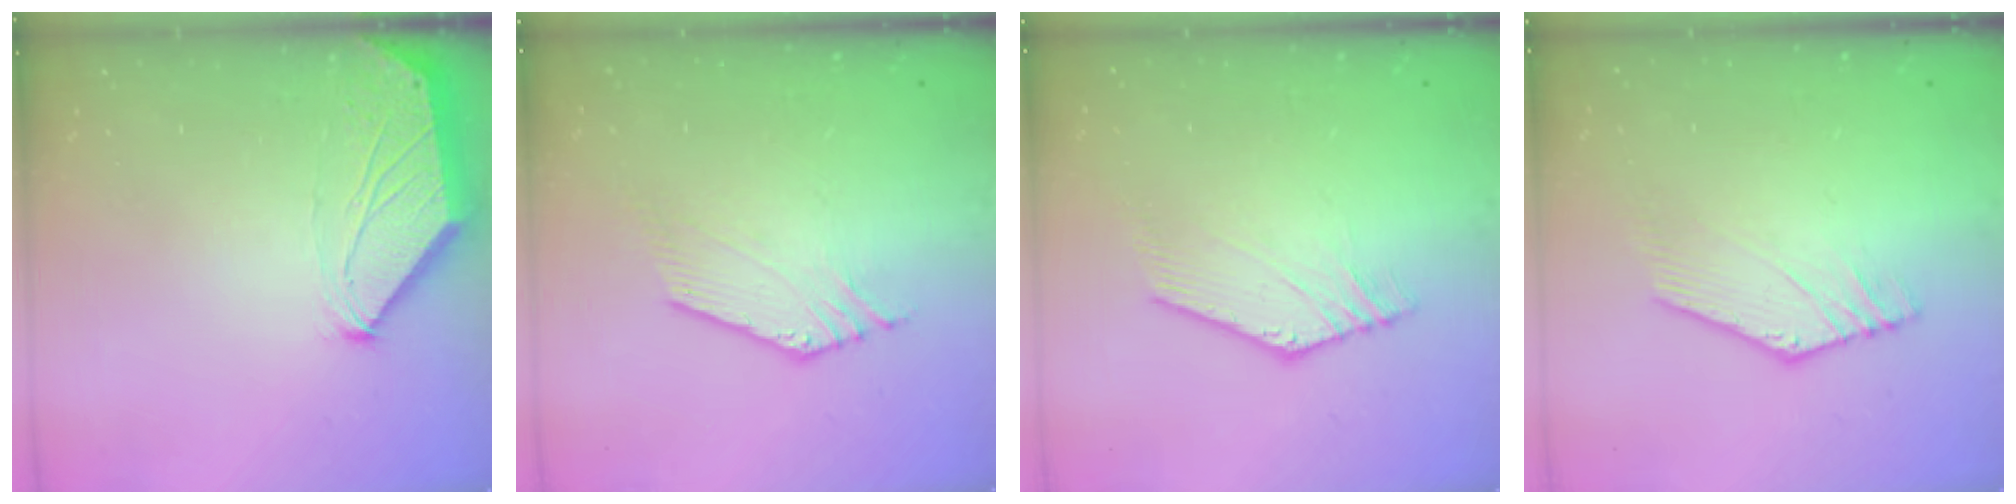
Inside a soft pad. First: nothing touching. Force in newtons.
{"total": 2.8, "press": 2.7, "slide": 0.6}
{"total": 2.2, "press": 2.2, "slide": 0.4}
{"total": 3.2, "press": 3.2, "slide": 0.2}